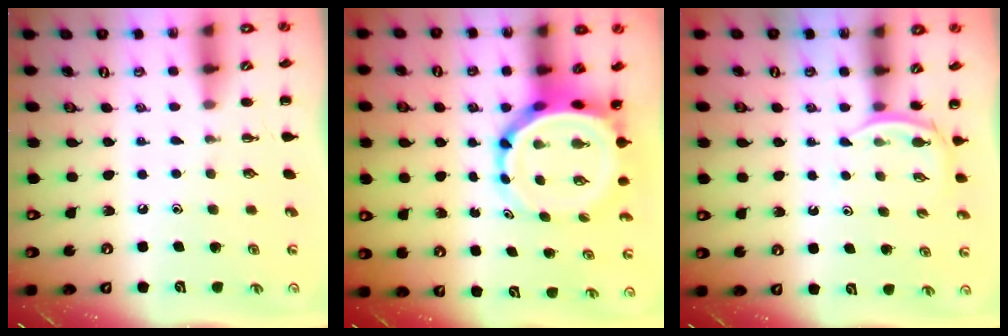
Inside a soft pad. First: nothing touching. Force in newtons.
{"total": 7.3, "press": 6.9, "slide": 2.5}
{"total": 2.6, "press": 2.5, "slide": 0.8}